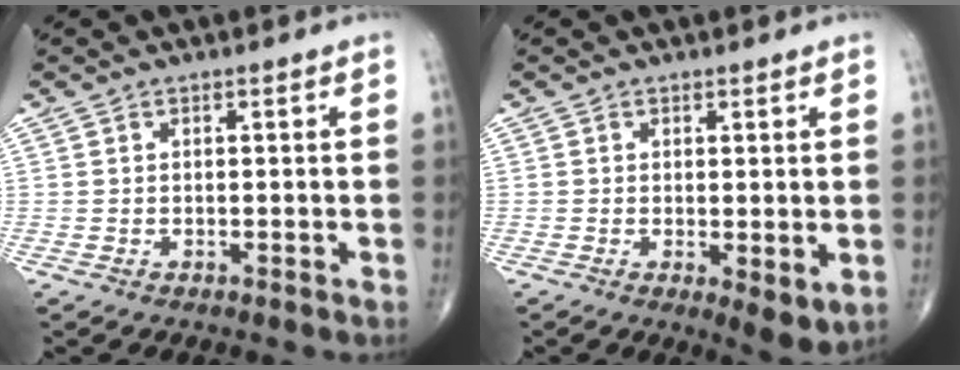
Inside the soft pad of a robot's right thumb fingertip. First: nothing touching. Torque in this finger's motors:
{"motor_torque": [0.03, 0.16, 0.07, 0.21, 0.00]}